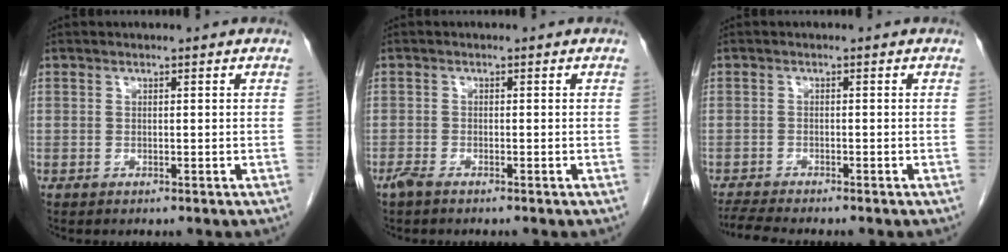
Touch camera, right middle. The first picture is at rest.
{"total": 1.7, "force": [-1.4, 0.3, 1.0], "torque": [-0.024, -0.003, -0.028]}
{"total": 4.8, "force": [-4.4, -0.1, 1.9], "torque": [-0.034, -0.014, -0.073]}